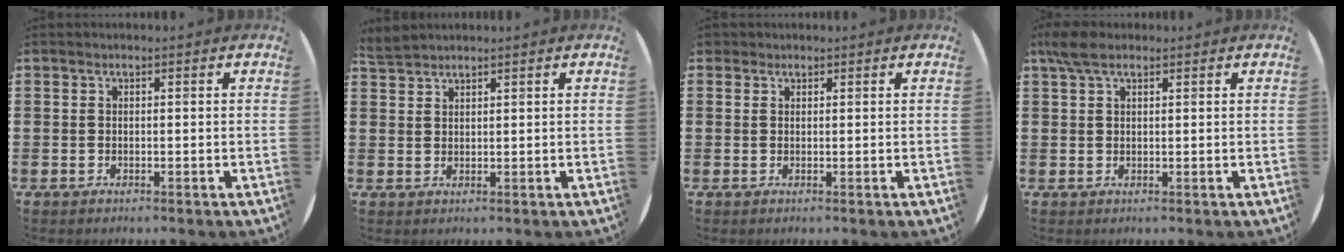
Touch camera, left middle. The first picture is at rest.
{"total": 2.0, "force": [2.0, 0.1, -0.1], "torque": [-0.002, -0.001, 0.040]}
{"total": 0.8, "force": [0.7, 0.4, 0.0], "torque": [0.000, 0.003, 0.013]}
{"total": 3.2, "force": [2.1, 1.4, 2.0], "torque": [-0.044, 0.007, 0.039]}